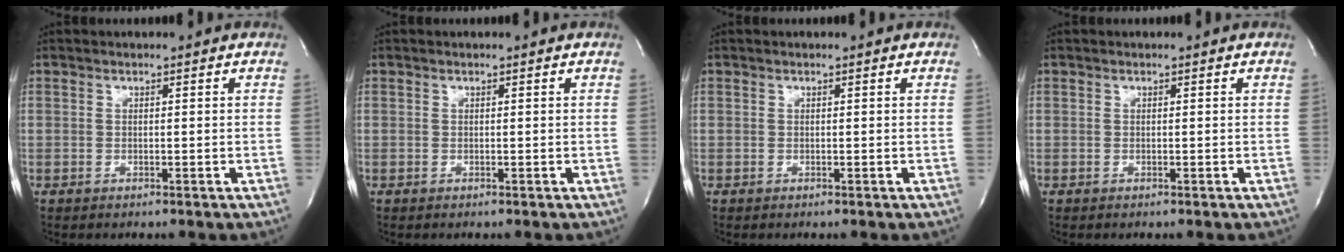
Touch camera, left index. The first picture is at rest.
{"total": 0.0}
{"total": 0.0}
{"total": 0.0}